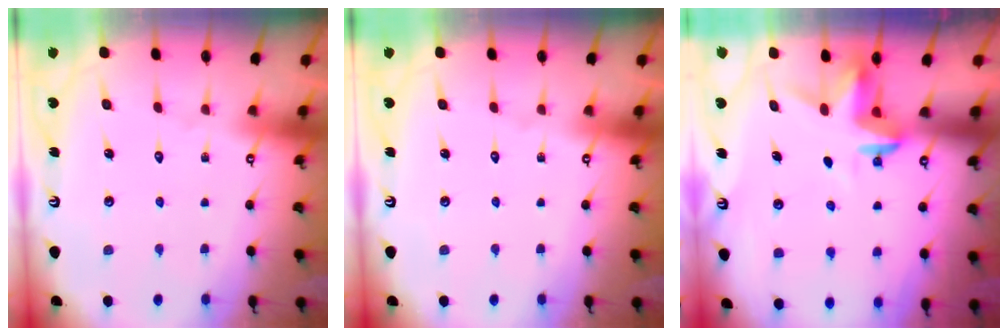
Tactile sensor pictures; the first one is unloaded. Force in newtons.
{"total": 0.0}
{"total": 3.4, "press": 3.4, "slide": 0.2}